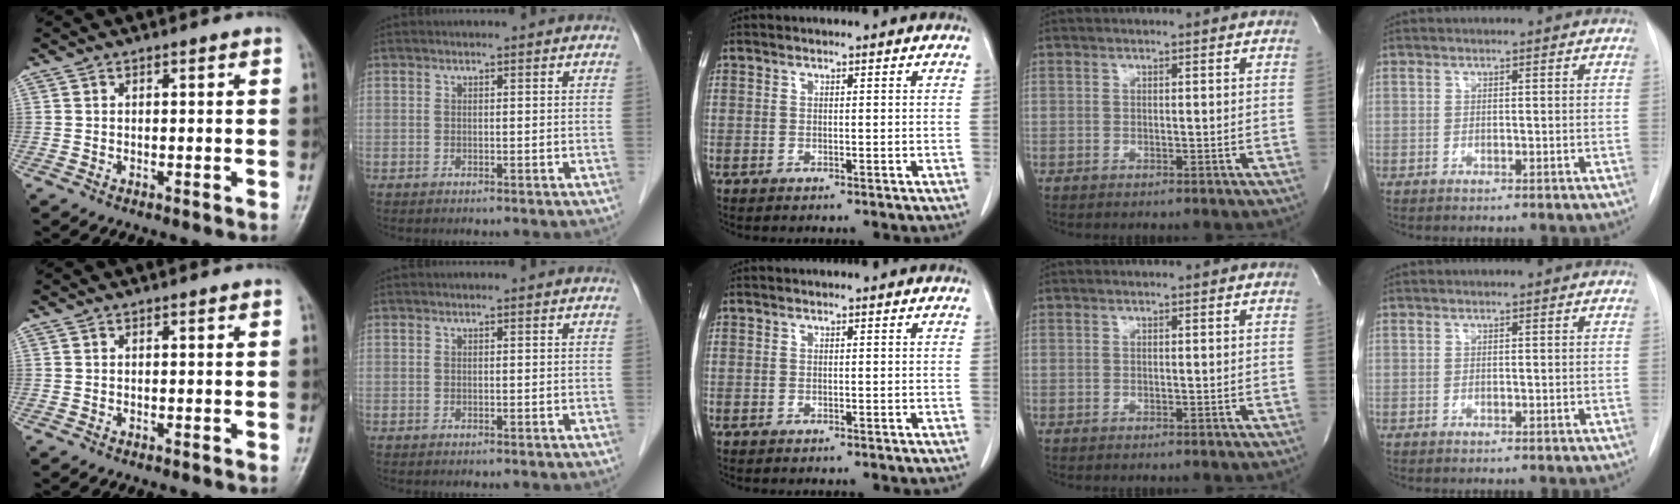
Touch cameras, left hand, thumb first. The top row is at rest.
{}